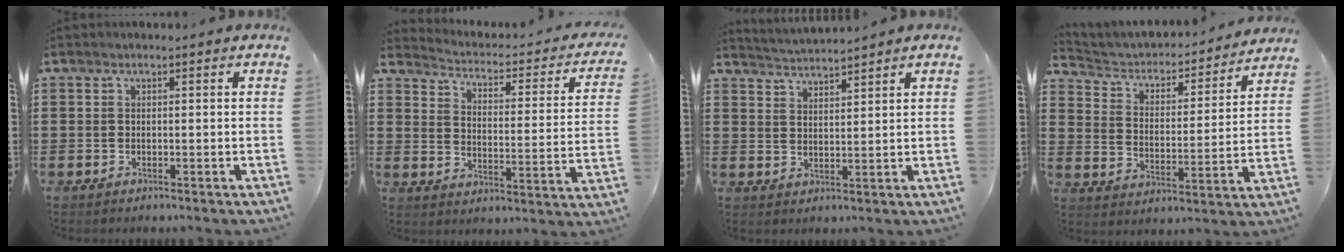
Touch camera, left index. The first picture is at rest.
{"total": 1.8, "force": [1.7, 0.3, 0.6], "torque": [-0.029, -0.024, 0.016]}
{"total": 2.7, "force": [2.6, -0.6, -0.3], "torque": [-0.005, -0.014, 0.047]}
{"total": 2.9, "force": [2.5, 1.2, 0.8], "torque": [-0.034, -0.024, 0.031]}